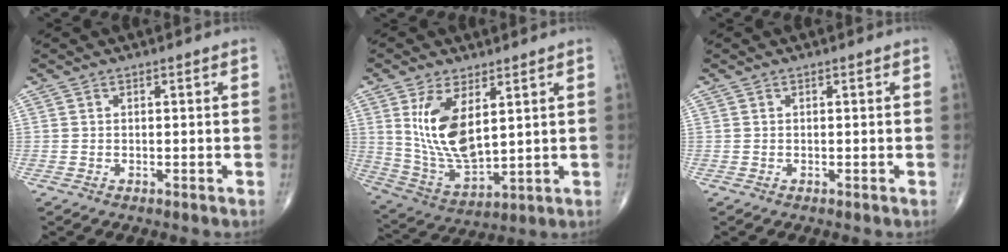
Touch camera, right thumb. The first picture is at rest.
{"total": 13.0, "force": [4.0, 6.1, 10.8], "torque": [-0.200, -0.026, 0.095]}
{"total": 0.0}